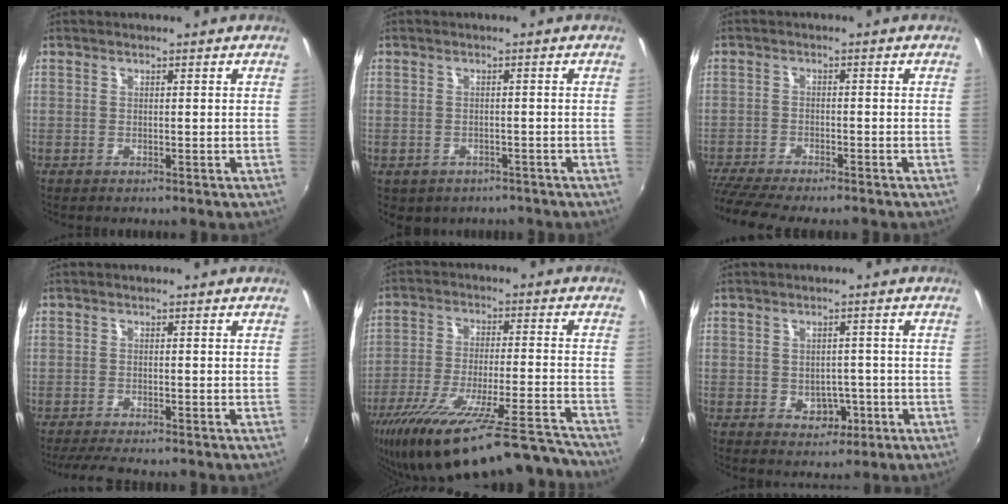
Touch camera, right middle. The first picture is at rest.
{"total": 4.5, "force": [-2.4, 3.3, 1.9], "torque": [-0.046, -0.014, -0.024]}
{"total": 9.7, "force": [-8.6, 1.2, 4.5], "torque": [-0.114, -0.034, -0.145]}
{"total": 4.8, "force": [-4.2, 0.4, 2.4], "torque": [-0.055, -0.017, -0.071]}
{"total": 25.6, "force": [-22.0, 3.1, 12.8], "torque": [-0.222, -0.054, -0.333]}
{"total": 4.2, "force": [-1.2, 3.5, 2.1], "torque": [-0.037, 0.004, -0.005]}